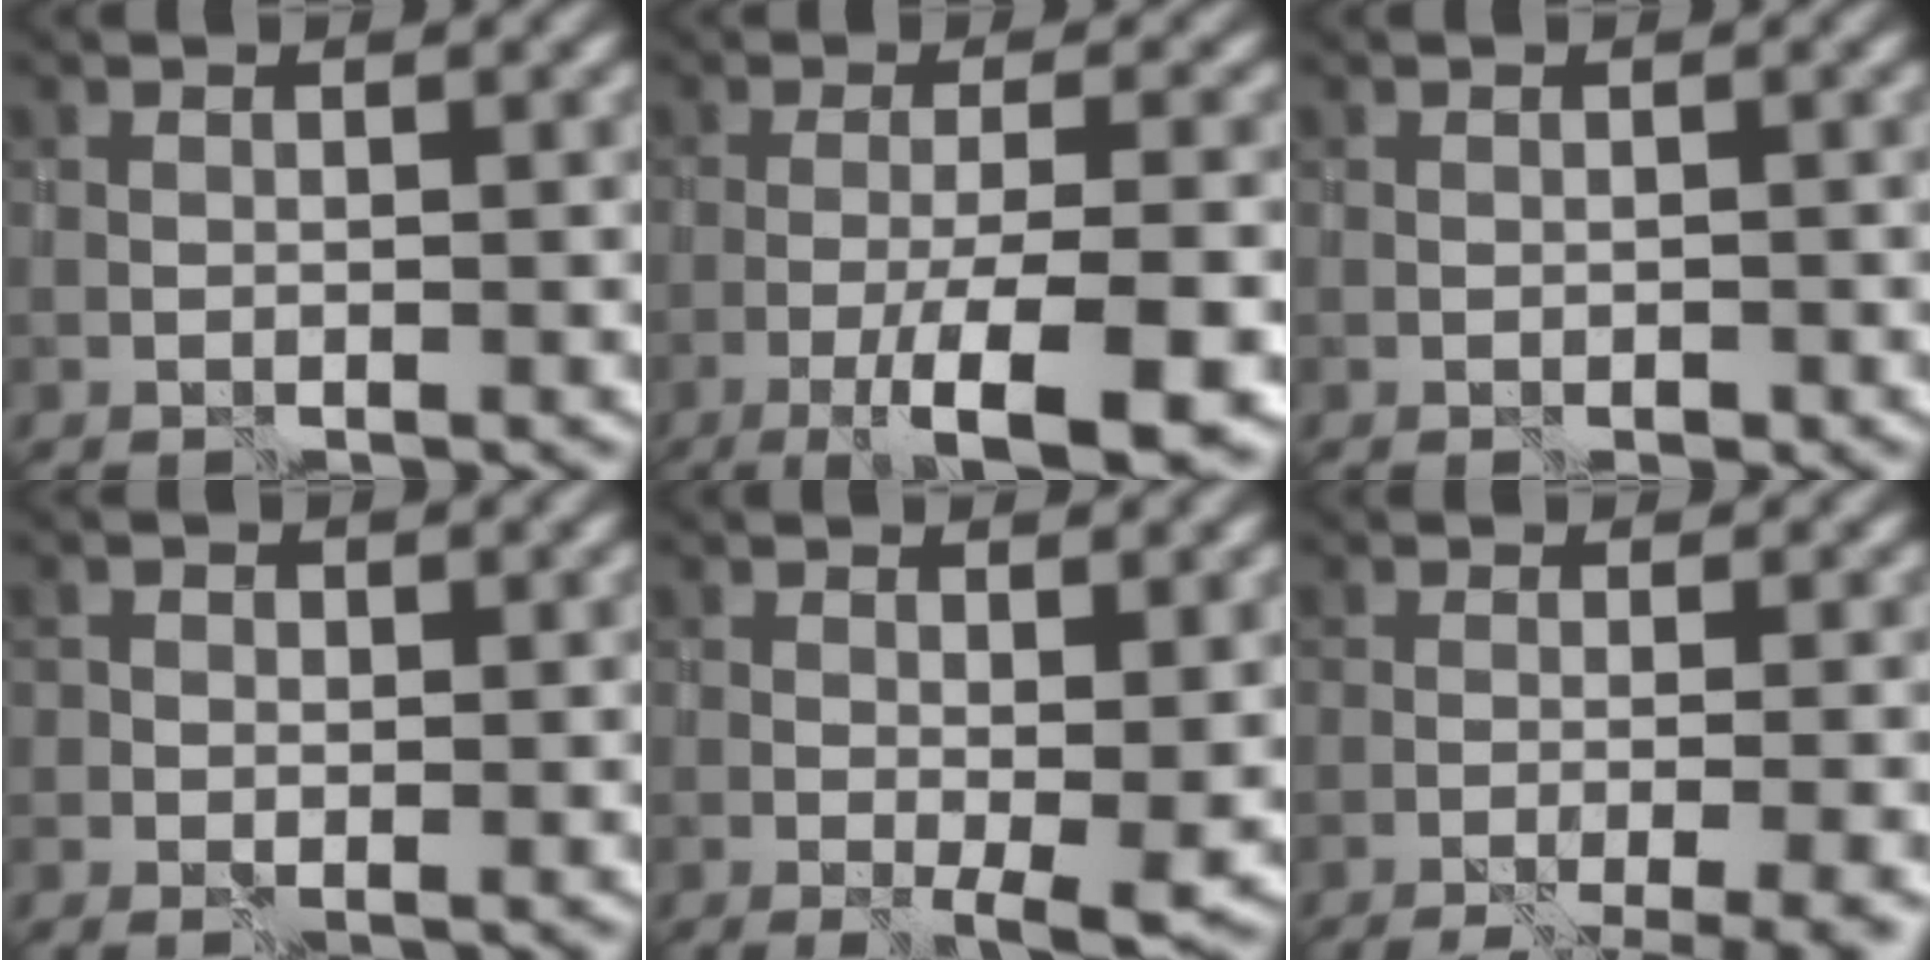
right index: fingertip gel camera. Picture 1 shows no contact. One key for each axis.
{"total": 7.9, "fx": -4.2, "fy": 0.8, "fz": 6.6, "tx": -0.088, "ty": 0.006, "tz": -0.070}
{"total": 0.7, "fx": -0.5, "fy": 0.4, "fz": 0.3, "tx": -0.005, "ty": -0.006, "tz": -0.005}
{"total": 1.5, "fx": 0.2, "fy": 1.4, "fz": 0.5, "tx": 0.005, "ty": 0.007, "tz": -0.002}
{"total": 2.8, "fx": -0.3, "fy": 0.5, "fz": 2.7, "tx": -0.035, "ty": -0.008, "tz": -0.003}
{"total": 7.6, "fx": -5.8, "fy": 1.2, "fz": 4.6, "tx": -0.039, "ty": -0.002, "tz": -0.062}